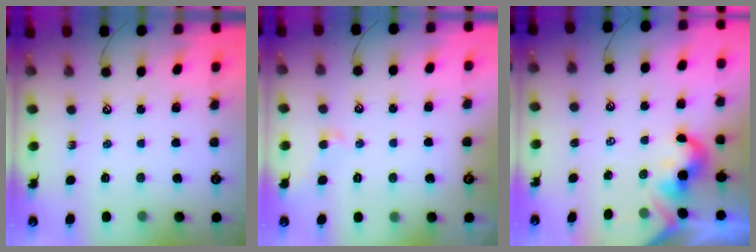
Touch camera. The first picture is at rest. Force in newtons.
{"total": 0.8, "press": 0.7, "slide": 0.5}
{"total": 2.1, "press": 2.0, "slide": 0.5}